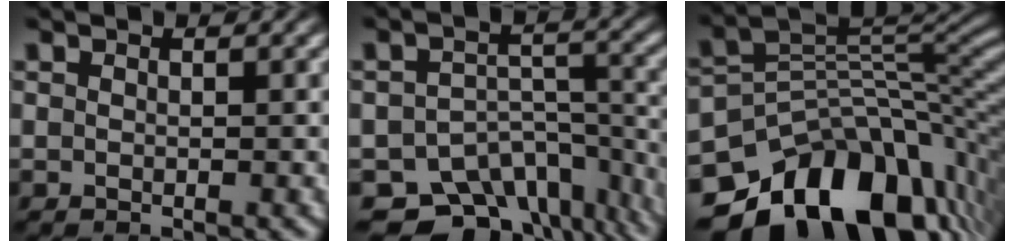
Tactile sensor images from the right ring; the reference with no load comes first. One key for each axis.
{"total": 11.8, "fx": -8.9, "fy": 6.5, "fz": 4.4, "tx": -0.048, "ty": -0.024, "tz": -0.136}
{"total": 18.0, "fx": -8.5, "fy": 10.5, "fz": 11.8, "tx": -0.173, "ty": -0.034, "tz": -0.118}